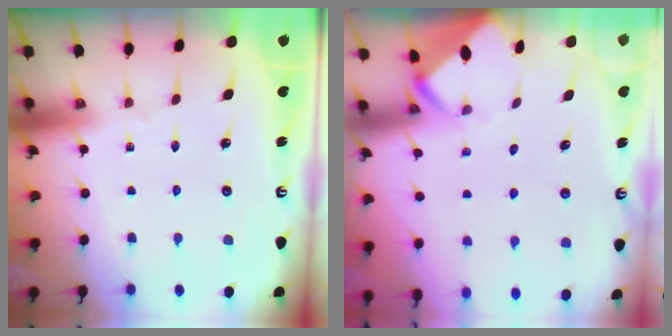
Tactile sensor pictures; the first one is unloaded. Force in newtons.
{"total": 3.0, "press": 3.0, "slide": 0.1}